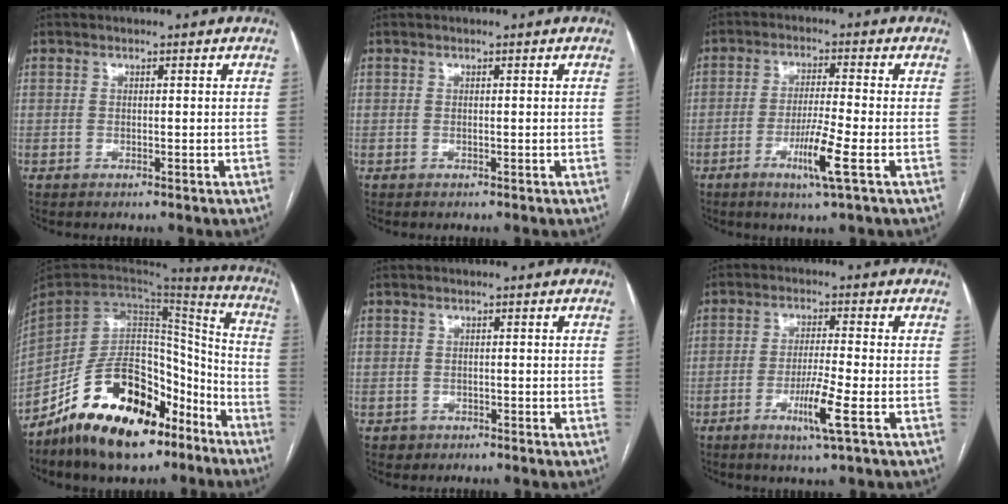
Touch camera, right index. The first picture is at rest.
{"total": 0.0}
{"total": 7.0, "force": [-2.9, -0.5, 6.4], "torque": [-0.121, -0.015, -0.054]}
{"total": 21.3, "force": [-13.8, 10.0, 12.9], "torque": [-0.235, 0.027, -0.233]}
{"total": 1.6, "force": [-0.9, 1.4, -0.1], "torque": [0.001, 0.007, -0.014]}
{"total": 6.5, "force": [-2.7, -0.5, 5.9], "torque": [-0.111, -0.014, -0.050]}